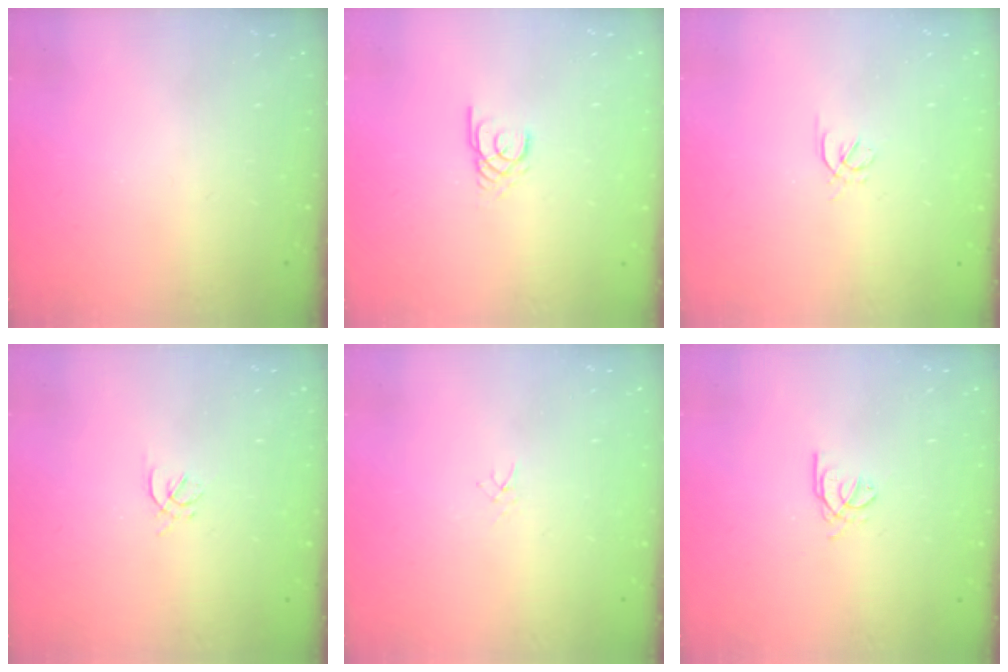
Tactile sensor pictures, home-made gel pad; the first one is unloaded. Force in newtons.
{"total": 2.1, "press": 2.1, "slide": 0.0}
{"total": 1.7, "press": 1.6, "slide": 0.5}
{"total": 1.7, "press": 1.6, "slide": 0.6}
{"total": 2.0, "press": 2.0, "slide": 0.3}
{"total": 2.6, "press": 2.6, "slide": 0.3}